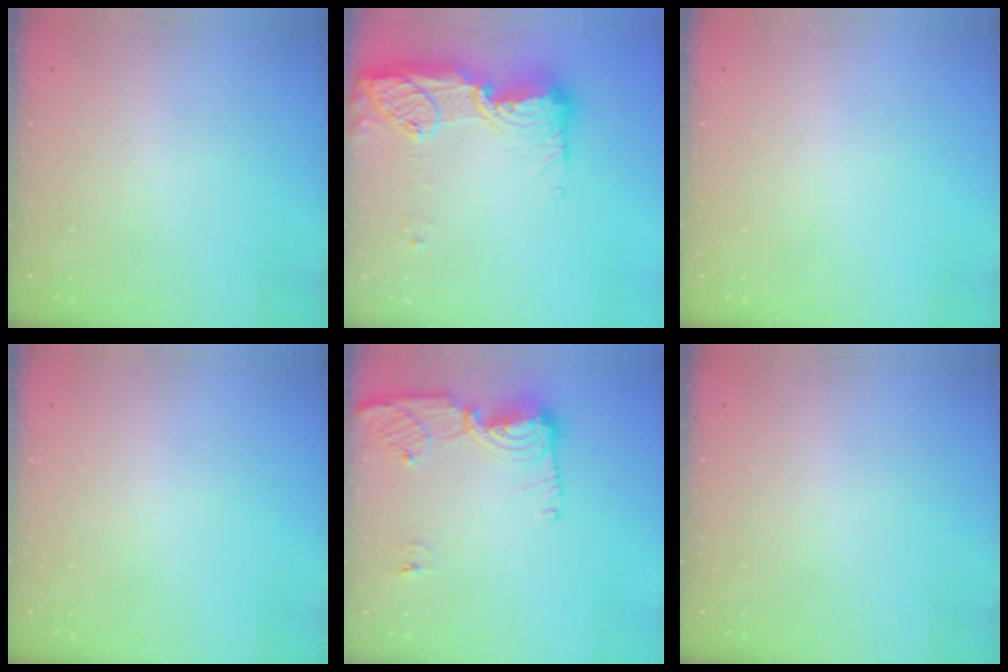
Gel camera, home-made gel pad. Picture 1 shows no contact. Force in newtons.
{"total": 21.5, "press": 20.4, "slide": 6.7}
{"total": 0.0}
{"total": 0.0}
{"total": 11.7, "press": 11.7, "slide": 1.2}
{"total": 0.0}